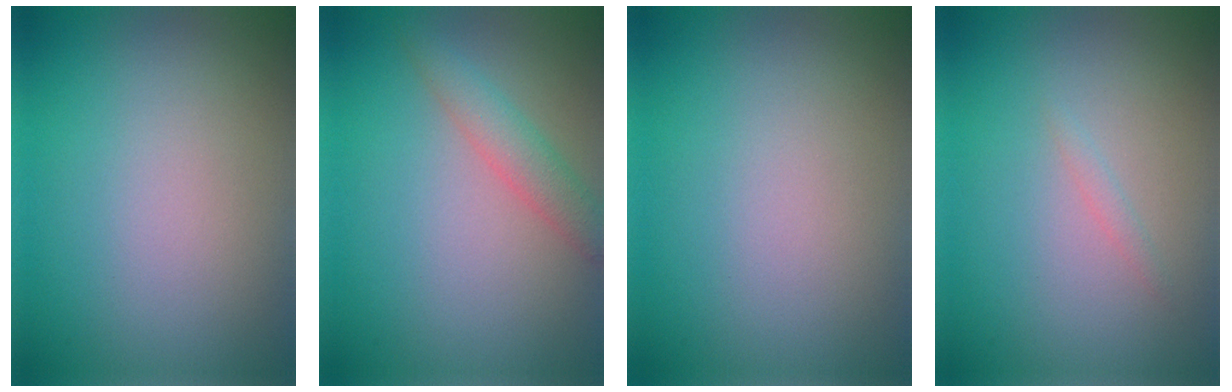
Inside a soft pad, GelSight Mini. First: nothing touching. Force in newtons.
{"total": 2.6, "press": 2.6, "slide": 0.2}
{"total": 0.0}
{"total": 0.7, "press": 0.7, "slide": 0.1}